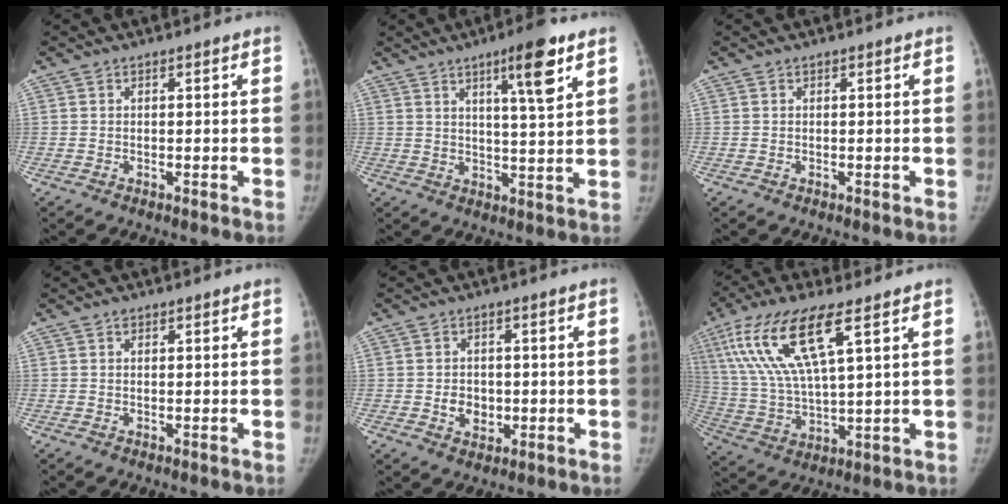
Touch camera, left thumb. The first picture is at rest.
{"total": 9.4, "force": [5.1, 1.1, 7.9], "torque": [-0.114, -0.027, 0.077]}
{"total": 0.0}
{"total": 0.6, "force": [0.3, 0.5, 0.2], "torque": [0.004, -0.001, 0.003]}
{"total": 4.4, "force": [-0.7, 3.7, 2.3], "torque": [-0.014, 0.004, -0.005]}
{"total": 16.4, "force": [7.3, 4.4, 14.0], "torque": [-0.302, -0.016, 0.146]}